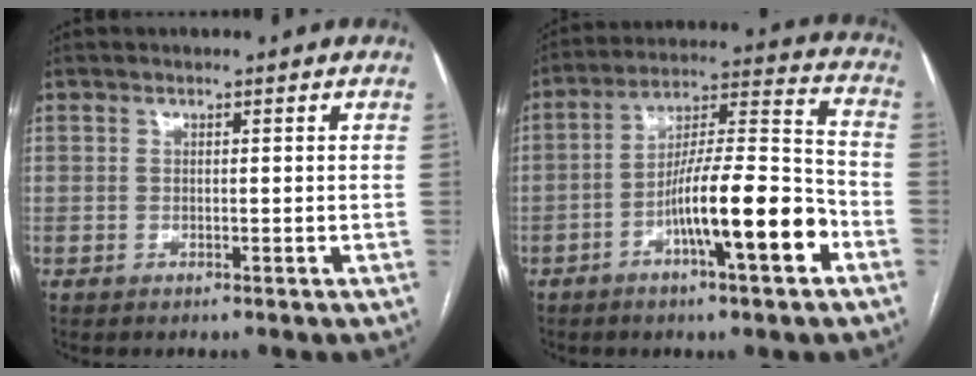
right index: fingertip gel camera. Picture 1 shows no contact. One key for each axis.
{"total": 15.0, "fx": -6.1, "fy": 1.6, "fz": 13.6, "tx": -0.229, "ty": 0.009, "tz": -0.099}